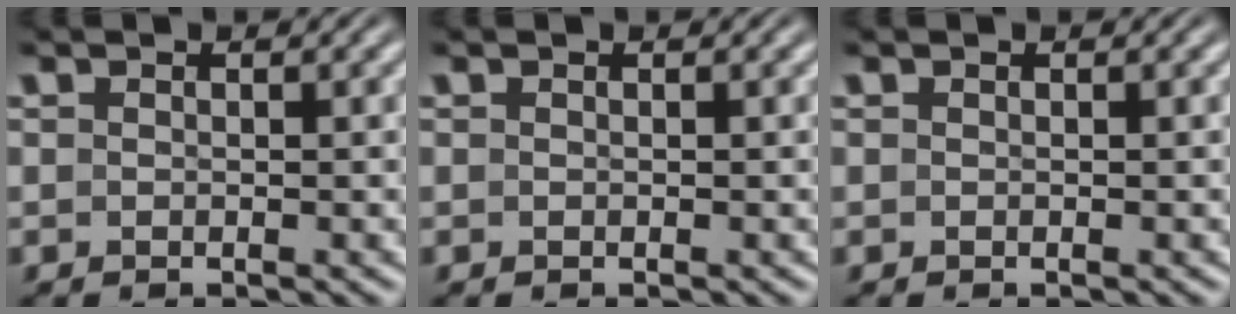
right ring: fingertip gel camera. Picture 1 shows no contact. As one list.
[{"total": 0.0}, {"total": 0.0}]